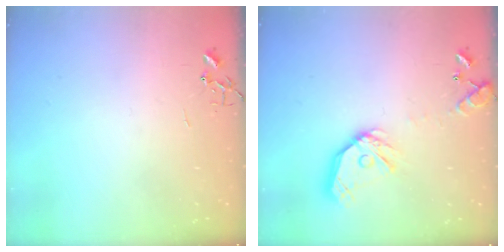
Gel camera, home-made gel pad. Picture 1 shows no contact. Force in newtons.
{"total": 16.4, "press": 16.3, "slide": 2.4}